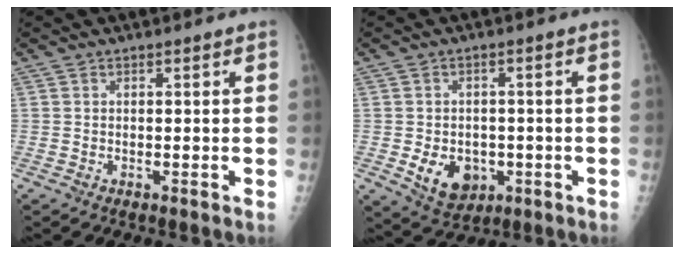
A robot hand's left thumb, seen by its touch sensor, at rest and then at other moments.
{"total": 8.1, "force": [-2.2, 6.2, 4.7], "torque": [-0.052, 0.006, -0.022]}